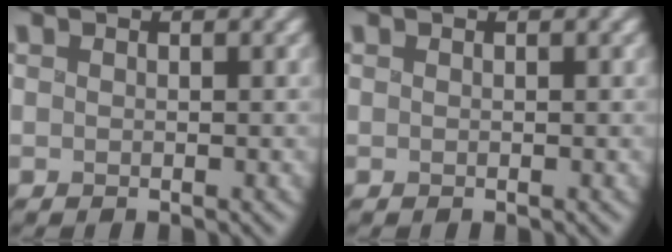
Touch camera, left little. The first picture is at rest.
{"total": 0.0}